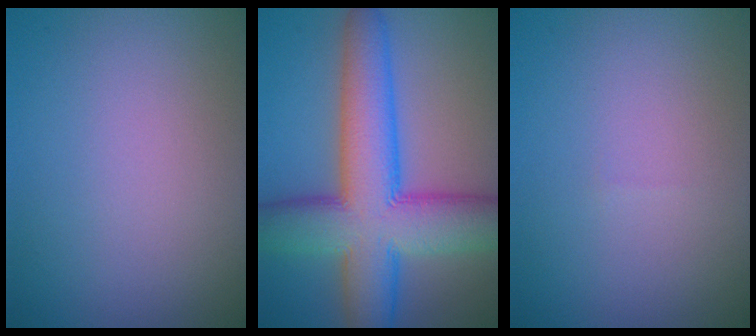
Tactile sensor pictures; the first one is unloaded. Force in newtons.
{"total": 11.7, "press": 11.7, "slide": 0.1}
{"total": 0.0}